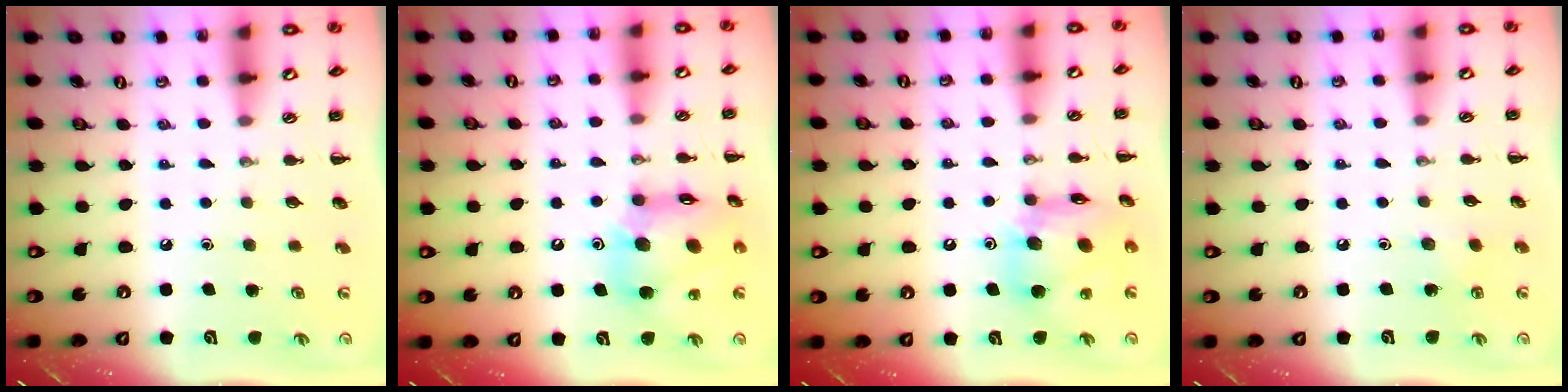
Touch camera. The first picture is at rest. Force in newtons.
{"total": 15.9, "press": 15.6, "slide": 3.1}
{"total": 13.9, "press": 13.3, "slide": 3.9}
{"total": 3.0, "press": 2.9, "slide": 0.8}